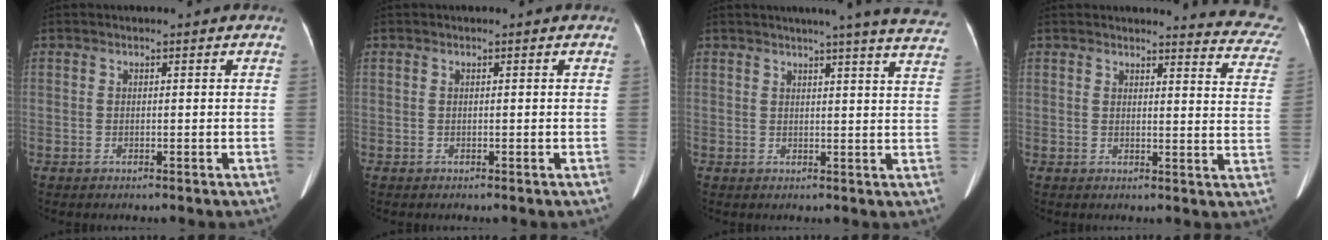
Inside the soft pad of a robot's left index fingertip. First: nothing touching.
{"total": 0.0}
{"total": 17.2, "force": [15.5, 0.3, 7.4], "torque": [-0.090, -0.035, 0.165]}
{"total": 10.9, "force": [10.7, 1.2, 1.9], "torque": [0.013, -0.089, 0.078]}